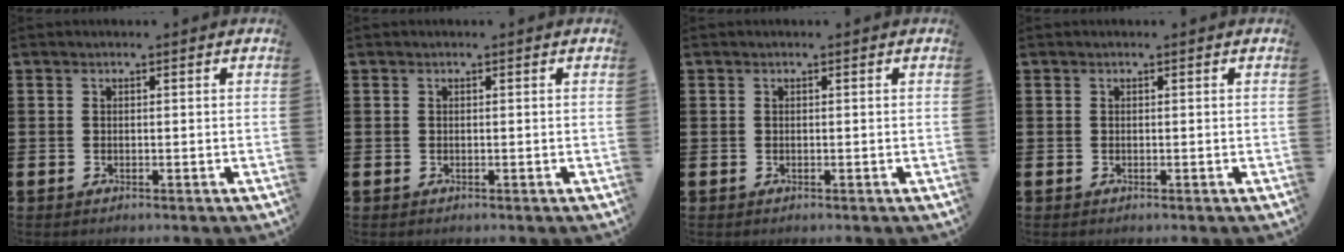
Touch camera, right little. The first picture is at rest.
{"total": 0.0}
{"total": 0.0}
{"total": 0.0}